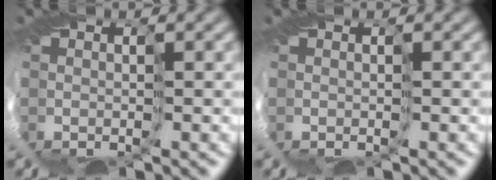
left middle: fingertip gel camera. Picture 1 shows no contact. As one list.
[{"total": 0.0}]